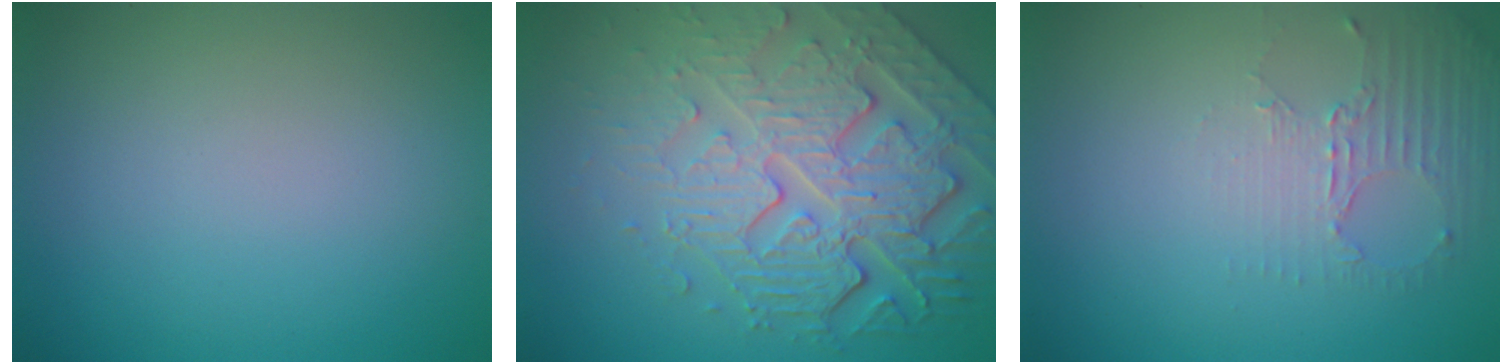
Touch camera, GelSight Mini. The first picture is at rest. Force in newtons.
{"total": 7.6, "press": 5.8, "slide": 4.8}
{"total": 2.7, "press": 1.9, "slide": 1.9}